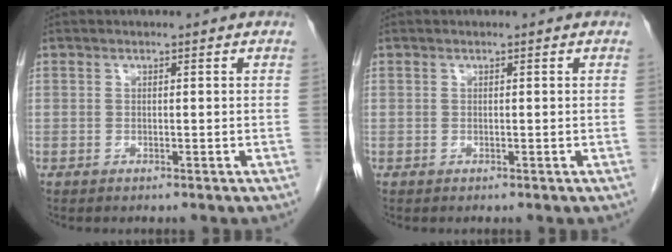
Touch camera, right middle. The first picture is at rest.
{"total": 0.0}